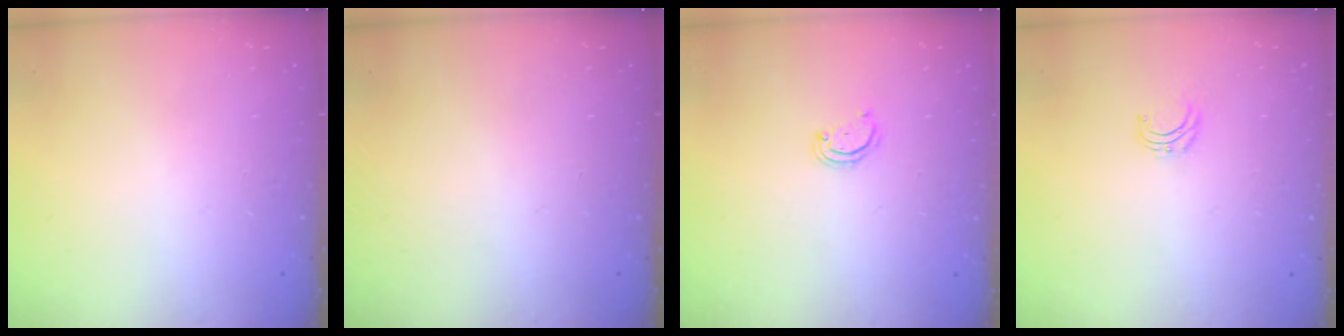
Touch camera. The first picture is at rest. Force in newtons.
{"total": 0.0}
{"total": 2.4, "press": 2.4, "slide": 0.2}
{"total": 4.2, "press": 4.2, "slide": 0.4}